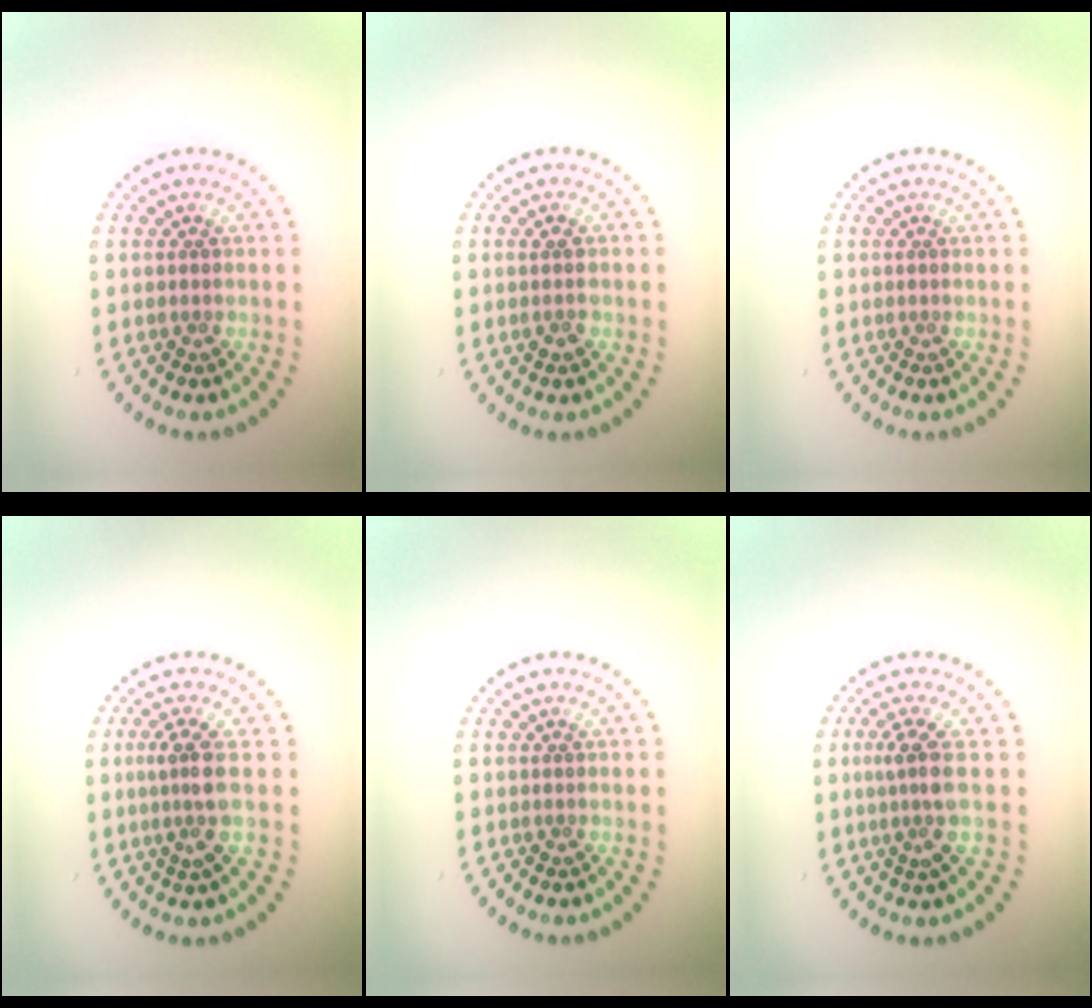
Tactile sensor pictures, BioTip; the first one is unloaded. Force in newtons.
{"total": 1.5, "press": 1.5, "slide": 0.3}
{"total": 0.0}
{"total": 2.7, "press": 2.2, "slide": 1.7}
{"total": 0.0}
{"total": 2.7, "press": 2.0, "slide": 1.9}